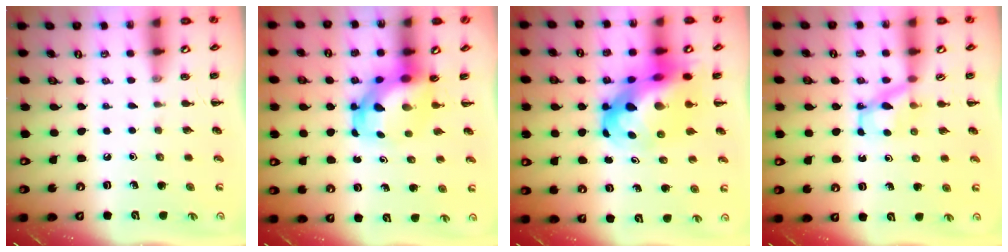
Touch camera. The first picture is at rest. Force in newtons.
{"total": 6.0, "press": 5.9, "slide": 1.2}
{"total": 15.0, "press": 14.5, "slide": 3.8}
{"total": 4.1, "press": 4.0, "slide": 0.8}